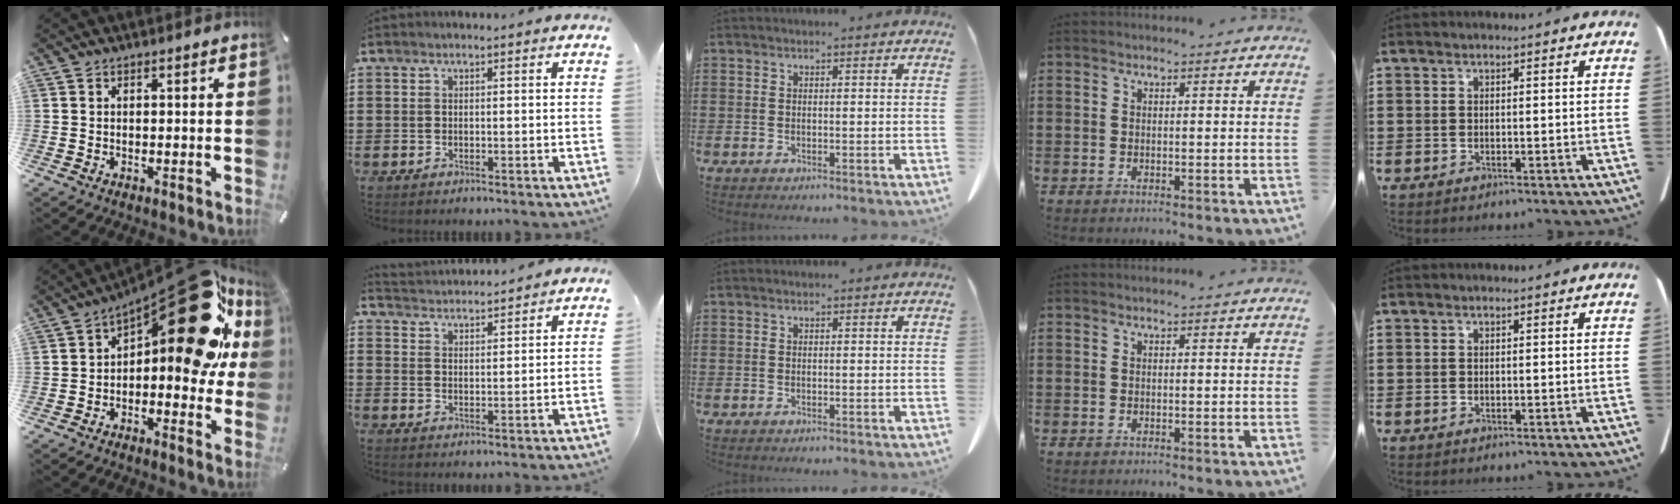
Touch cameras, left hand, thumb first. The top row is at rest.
{"thumb": {"total": 26.8, "force": [9.2, 12.6, 21.8], "torque": [-0.255, -0.076, 0.163]}, "index": {"total": 3.1, "force": [3.1, -0.2, -0.5], "torque": [-0.004, -0.018, 0.054]}}